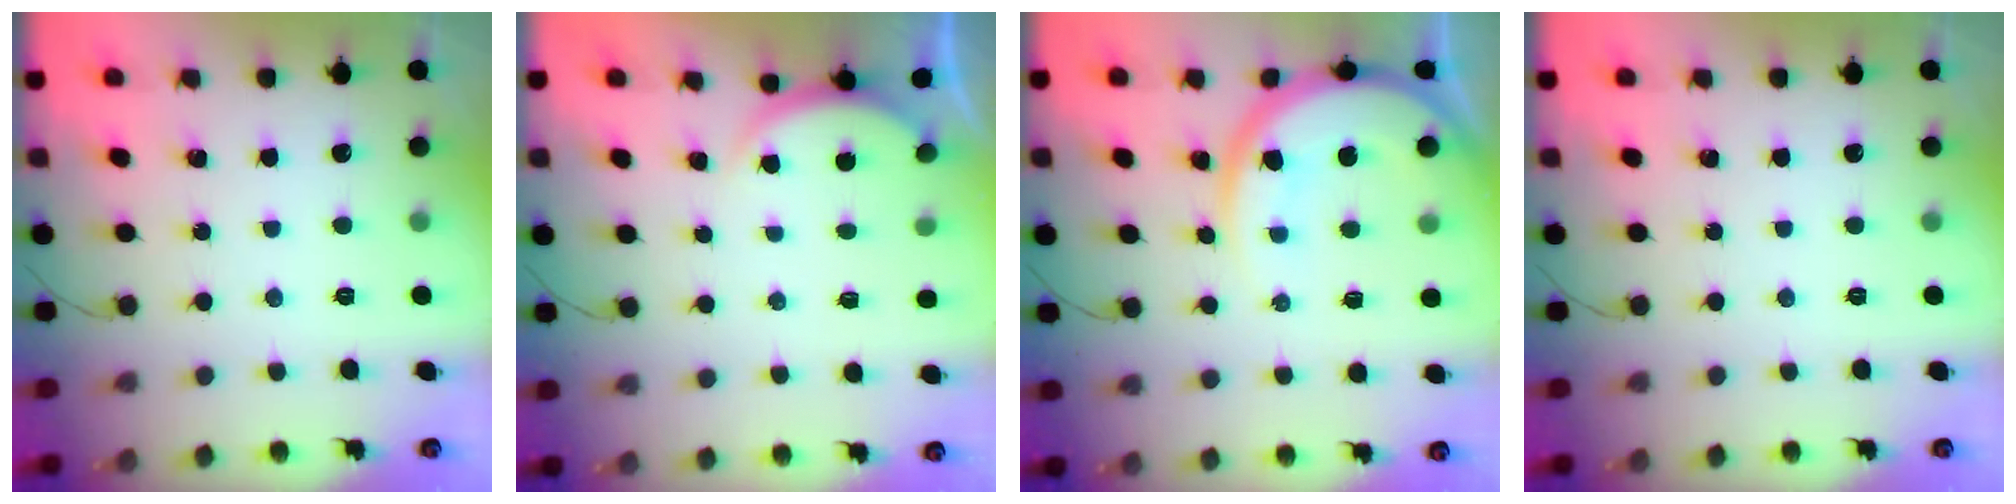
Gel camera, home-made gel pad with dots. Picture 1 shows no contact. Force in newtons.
{"total": 1.9, "press": 1.9, "slide": 0.5}
{"total": 13.0, "press": 13.0, "slide": 0.8}
{"total": 0.0}